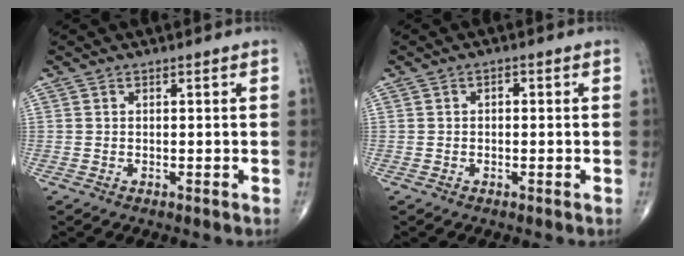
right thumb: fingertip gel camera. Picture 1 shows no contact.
{"total": 1.1, "force": [0.0, 0.7, 0.8], "torque": [-0.003, 0.003, -0.005]}